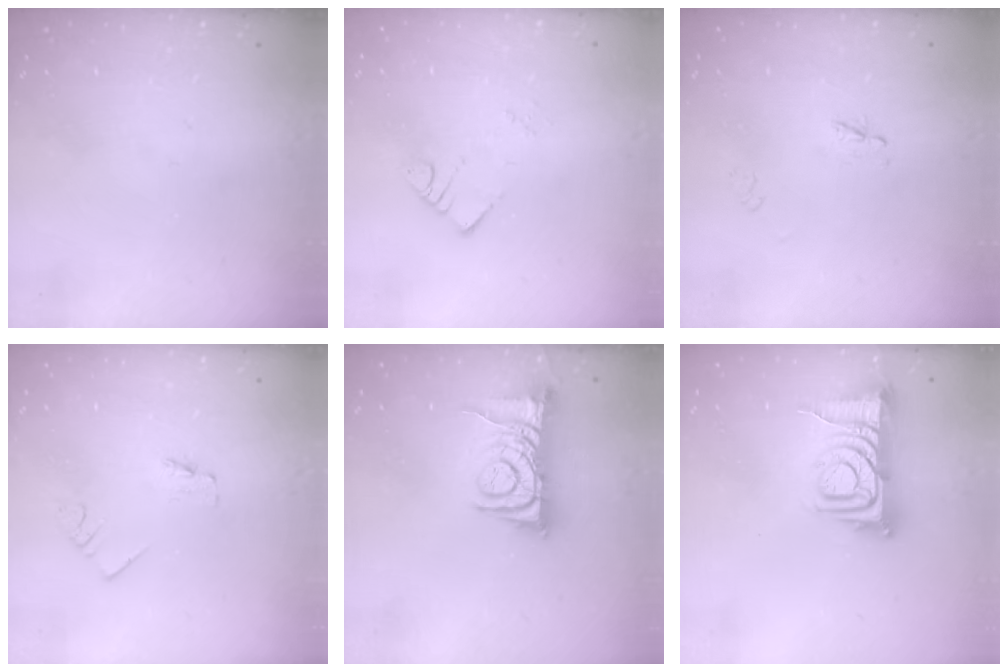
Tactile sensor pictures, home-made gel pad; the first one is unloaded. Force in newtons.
{"total": 2.6, "press": 2.6, "slide": 0.1}
{"total": 2.3, "press": 2.2, "slide": 0.2}
{"total": 0.0}
{"total": 8.2, "press": 8.2, "slide": 0.7}
{"total": 9.4, "press": 9.3, "slide": 1.2}